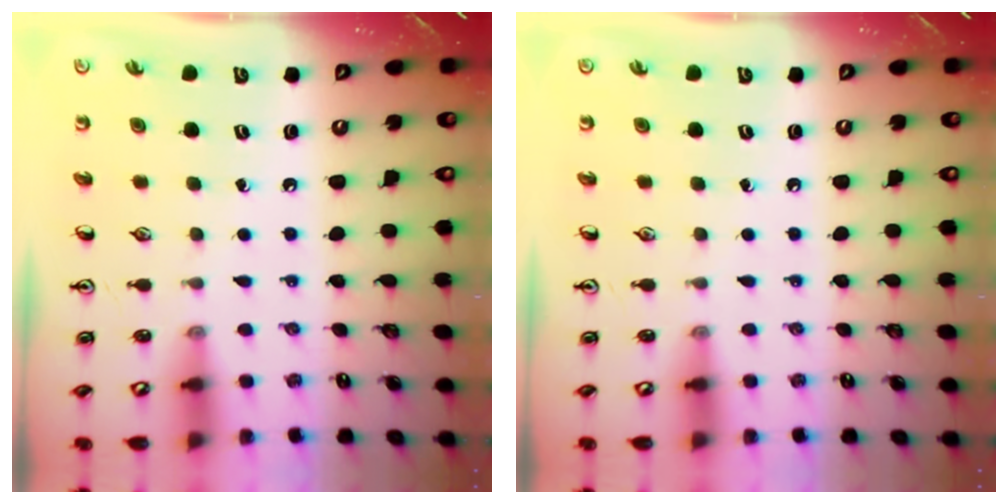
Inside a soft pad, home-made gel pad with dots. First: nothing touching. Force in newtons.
{"total": 0.0}